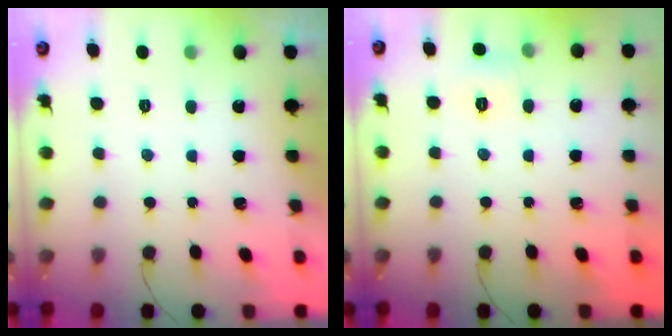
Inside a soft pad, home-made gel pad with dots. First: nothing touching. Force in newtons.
{"total": 5.3, "press": 5.1, "slide": 1.5}